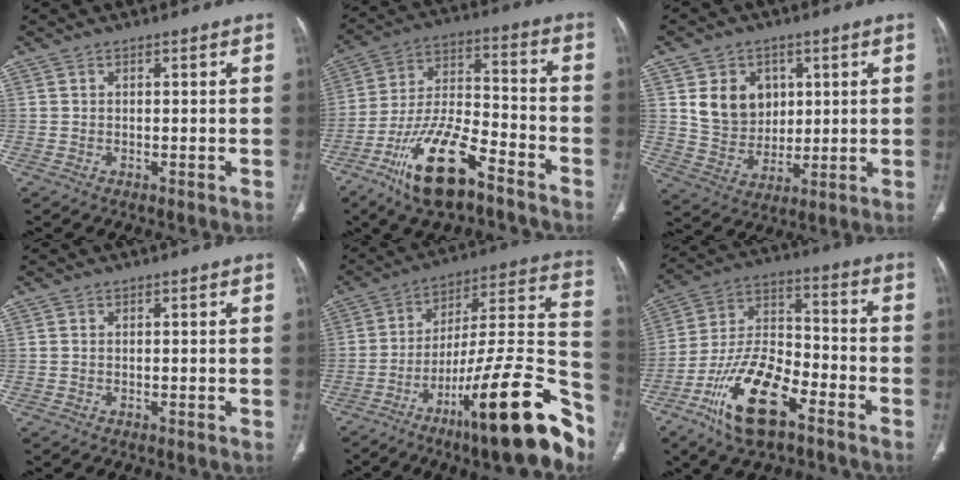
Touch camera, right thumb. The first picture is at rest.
{"total": 16.9, "force": [-10.6, 6.0, 11.7], "torque": [-0.218, 0.065, -0.193]}
{"total": 10.7, "force": [3.1, 8.9, 5.1], "torque": [-0.046, -0.016, 0.067]}
{"total": 0.0}
{"total": 26.3, "force": [-15.0, 5.4, 20.9], "torque": [-0.257, 0.092, -0.231]}
{"total": 17.0, "force": [-9.6, 7.1, 12.1], "torque": [-0.224, 0.060, -0.180]}